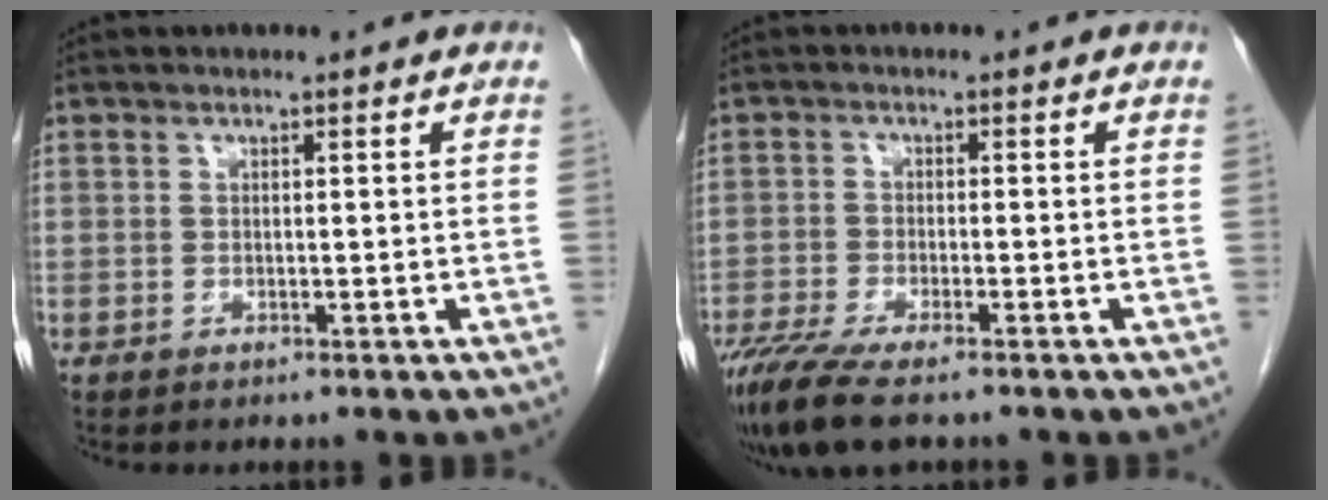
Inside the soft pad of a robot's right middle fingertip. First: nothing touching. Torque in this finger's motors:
{"motor_torque": [1.16, -0.97, 0.17, 0.11]}